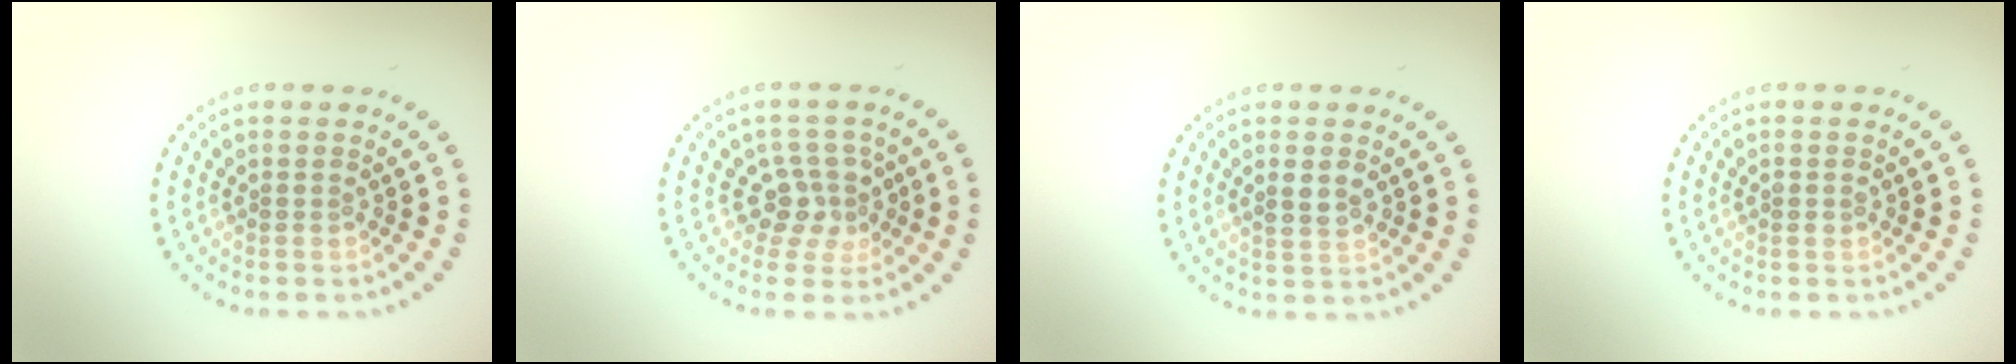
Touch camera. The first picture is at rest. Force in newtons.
{"total": 2.7, "press": 2.1, "slide": 1.8}
{"total": 1.6, "press": 1.6, "slide": 0.3}
{"total": 0.8, "press": 0.7, "slide": 0.1}